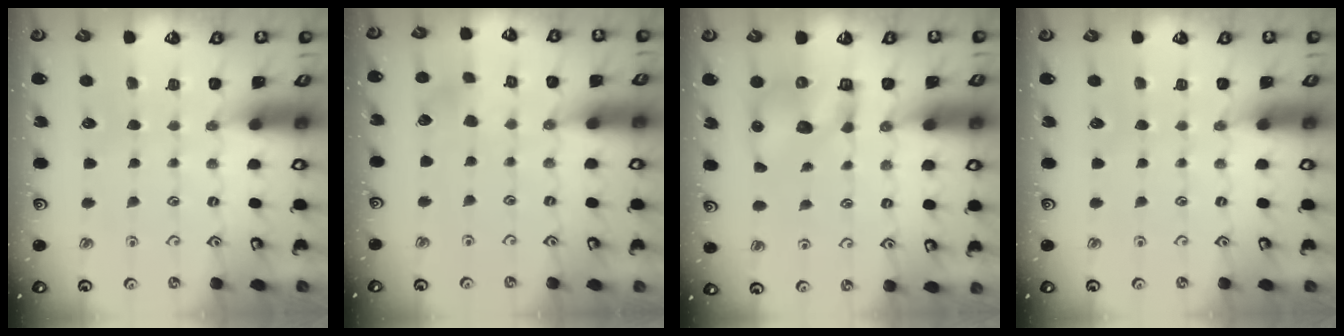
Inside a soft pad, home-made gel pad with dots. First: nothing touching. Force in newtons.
{"total": 4.0, "press": 4.0, "slide": 0.5}
{"total": 8.0, "press": 7.9, "slide": 1.2}
{"total": 0.0}